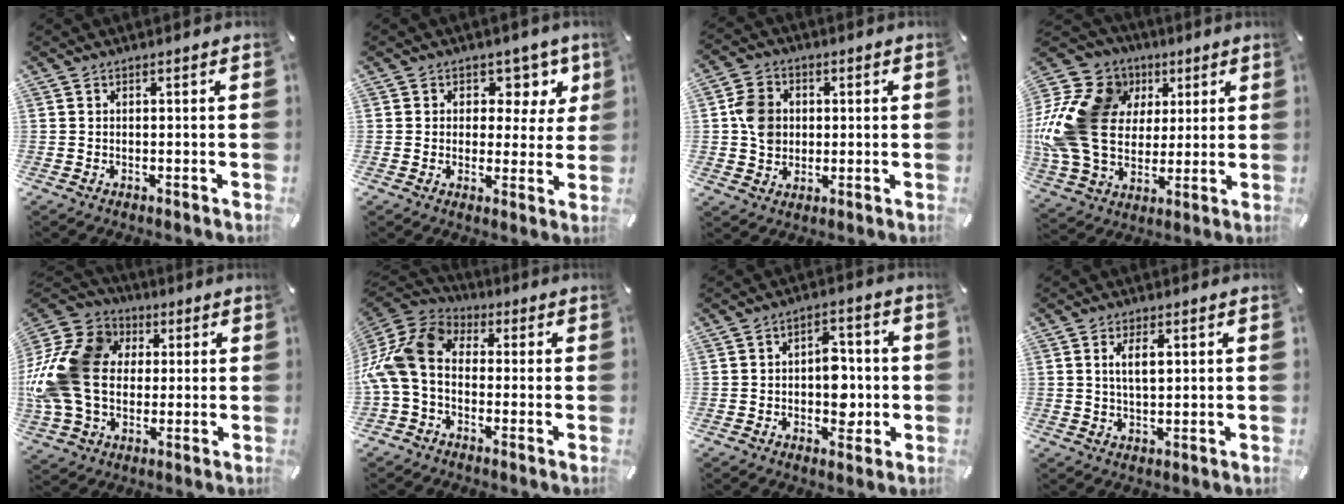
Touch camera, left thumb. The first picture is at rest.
{"total": 7.8, "force": [3.5, 6.1, 3.4], "torque": [-0.034, -0.028, 0.058]}
{"total": 7.7, "force": [0.5, 6.9, 3.3], "torque": [-0.046, 0.013, 0.013]}
{"total": 21.7, "force": [2.9, 17.9, 11.9], "torque": [-0.244, 0.000, 0.054]}
{"total": 20.0, "force": [0.7, 16.6, 11.1], "torque": [-0.237, 0.014, 0.016]}
{"total": 12.3, "force": [-2.3, 9.1, 7.8], "torque": [-0.177, 0.023, -0.047]}
{"total": 8.0, "force": [-0.9, 5.6, 5.6], "torque": [-0.069, 0.005, -0.016]}
{"total": 4.7, "force": [1.3, 2.0, 4.1], "torque": [-0.069, 0.000, 0.017]}